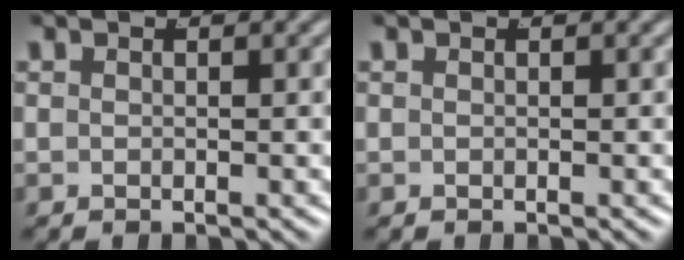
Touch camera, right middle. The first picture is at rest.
{"total": 0.0}